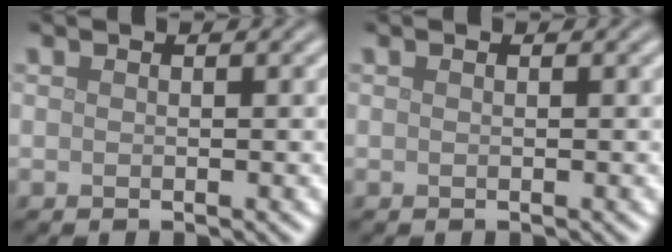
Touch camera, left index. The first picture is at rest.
{"total": 0.0}